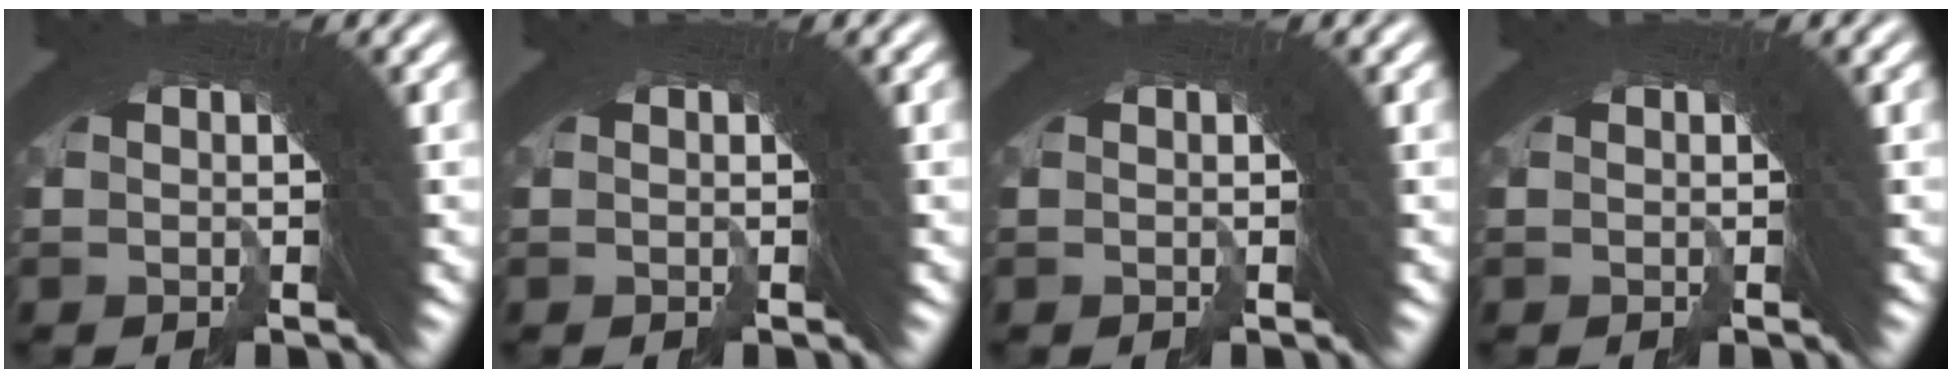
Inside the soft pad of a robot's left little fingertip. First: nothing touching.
{"total": 0.0}
{"total": 0.0}
{"total": 0.0}